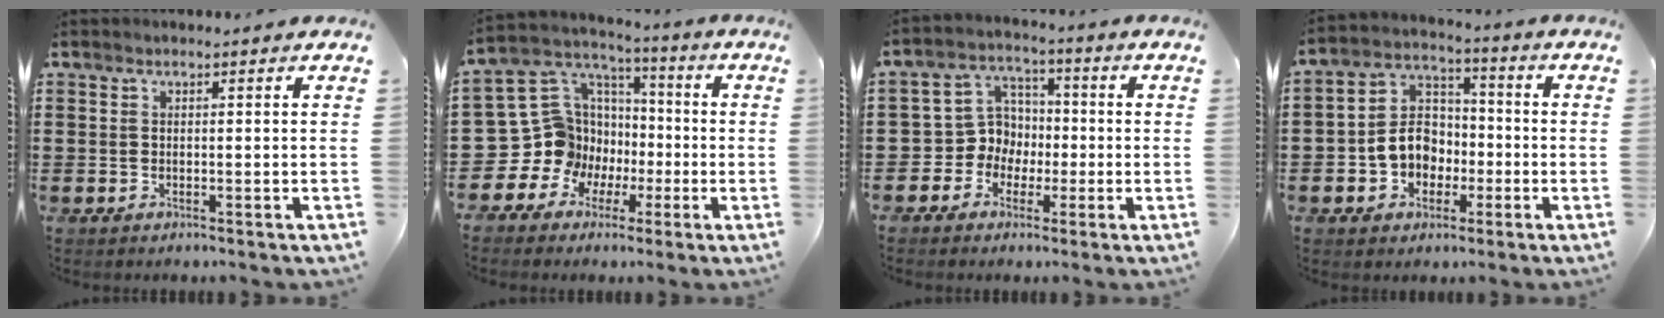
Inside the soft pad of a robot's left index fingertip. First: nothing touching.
{"total": 12.0, "force": [-2.8, 11.5, 1.9], "torque": [-0.102, -0.015, -0.031]}
{"total": 6.6, "force": [-1.4, 6.3, 1.4], "torque": [-0.067, 0.002, -0.031]}
{"total": 7.6, "force": [-2.5, 6.3, 3.4], "torque": [-0.087, 0.020, -0.049]}